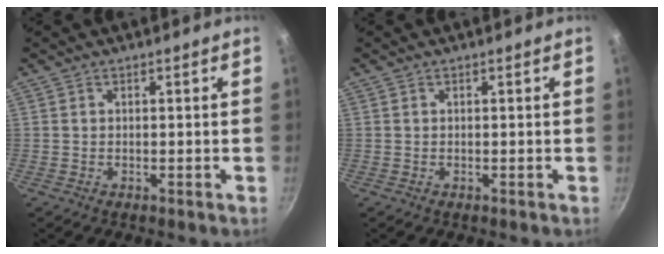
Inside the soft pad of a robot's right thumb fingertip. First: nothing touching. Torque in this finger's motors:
{"motor_torque": [0.00, 0.00, 0.00, 0.00, 0.00]}